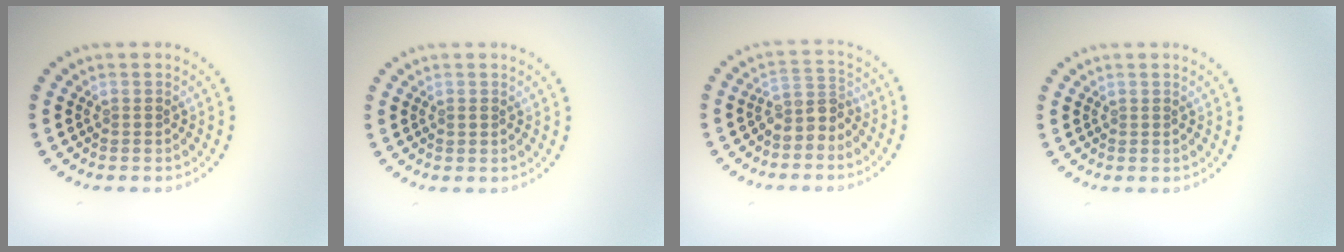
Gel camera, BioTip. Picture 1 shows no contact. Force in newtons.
{"total": 0.6, "press": 0.6, "slide": 0.1}
{"total": 2.6, "press": 2.0, "slide": 1.7}
{"total": 0.0}